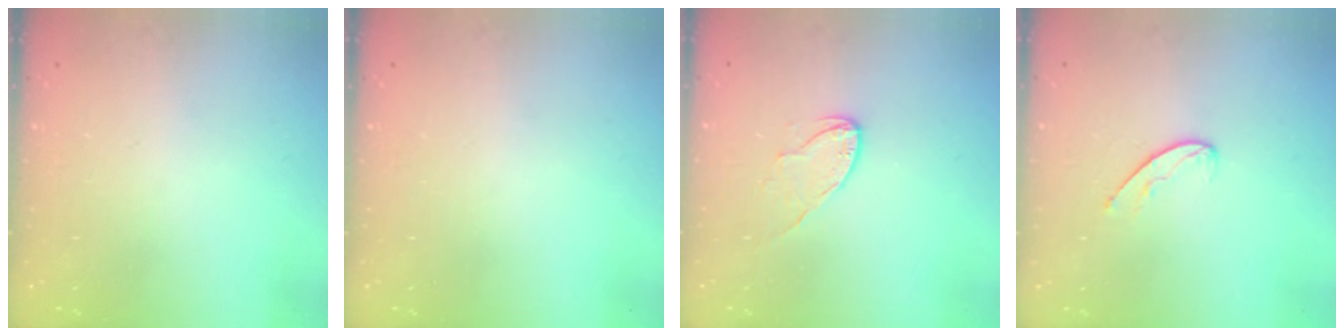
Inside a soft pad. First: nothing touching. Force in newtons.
{"total": 0.0}
{"total": 6.3, "press": 6.3, "slide": 0.2}
{"total": 6.2, "press": 6.2, "slide": 0.6}